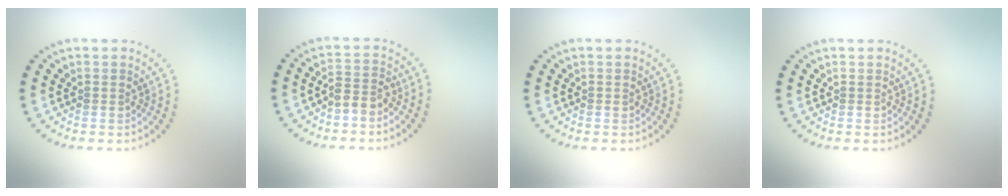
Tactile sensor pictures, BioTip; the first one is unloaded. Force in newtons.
{"total": 2.0, "press": 1.7, "slide": 1.0}
{"total": 0.0}
{"total": 0.0}